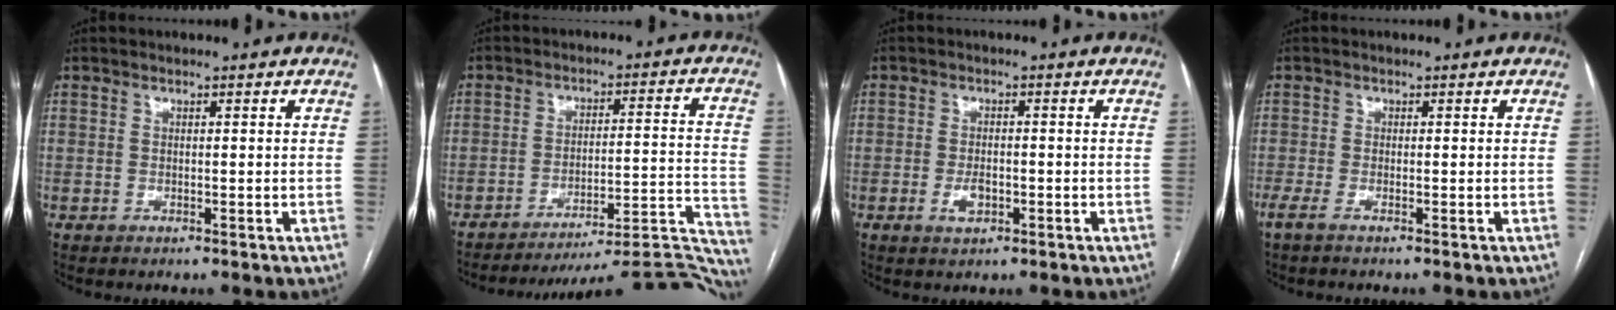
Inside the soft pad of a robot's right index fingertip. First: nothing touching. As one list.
[{"total": 24.1, "force": [-23.5, 0.1, 5.5], "torque": [0.000, 0.021, -0.297]}, {"total": 3.0, "force": [-1.1, 1.5, 2.3], "torque": [-0.043, 0.001, -0.016]}, {"total": 1.5, "force": [-1.1, -0.1, 1.0], "torque": [-0.017, -0.003, -0.021]}]